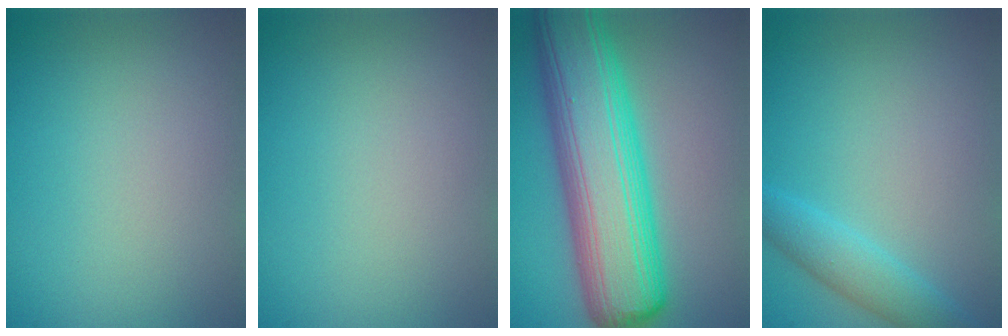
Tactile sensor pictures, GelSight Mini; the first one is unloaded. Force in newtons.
{"total": 0.0}
{"total": 11.8, "press": 11.8, "slide": 0.3}
{"total": 2.8, "press": 2.8, "slide": 0.2}